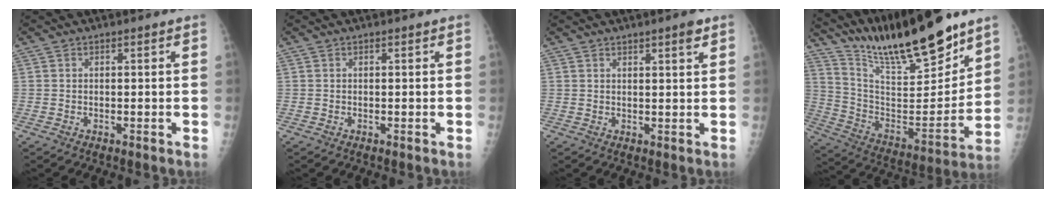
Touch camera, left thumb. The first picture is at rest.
{"total": 0.0}
{"total": 2.8, "force": [1.8, 0.3, 2.1], "torque": [-0.028, -0.010, 0.025]}
{"total": 22.9, "force": [19.0, 4.2, 12.1], "torque": [-0.172, -0.103, 0.335]}